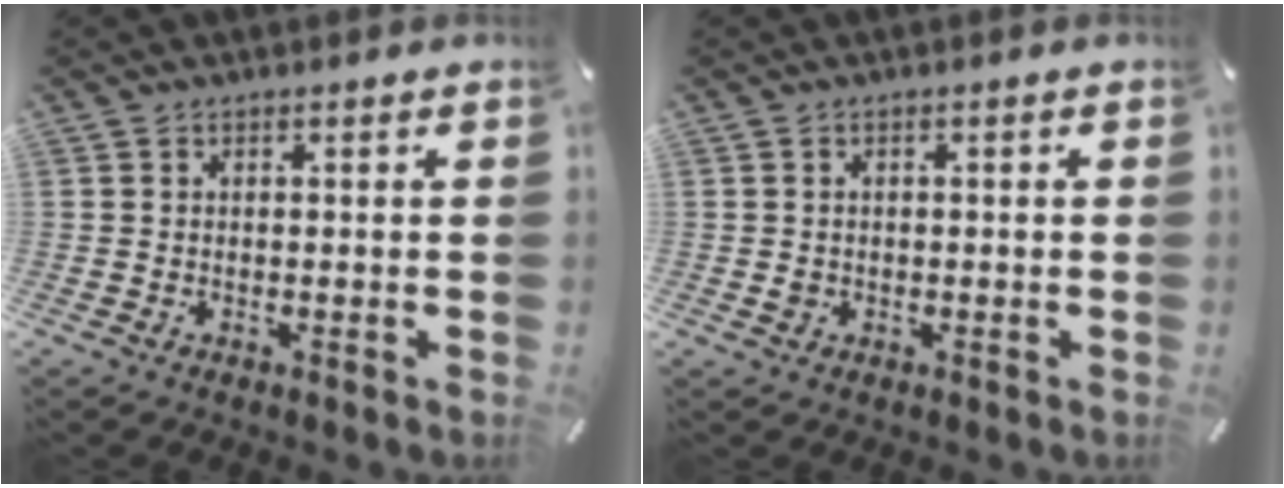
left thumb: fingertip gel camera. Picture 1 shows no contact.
{"total": 1.5, "force": [-0.3, 1.3, 0.6], "torque": [-0.011, 0.004, -0.008]}